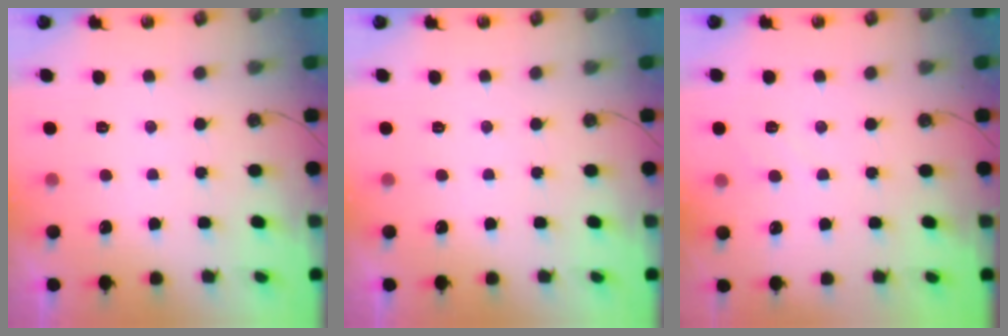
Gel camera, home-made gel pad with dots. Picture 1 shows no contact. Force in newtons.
{"total": 0.0}
{"total": 5.1, "press": 5.0, "slide": 0.7}